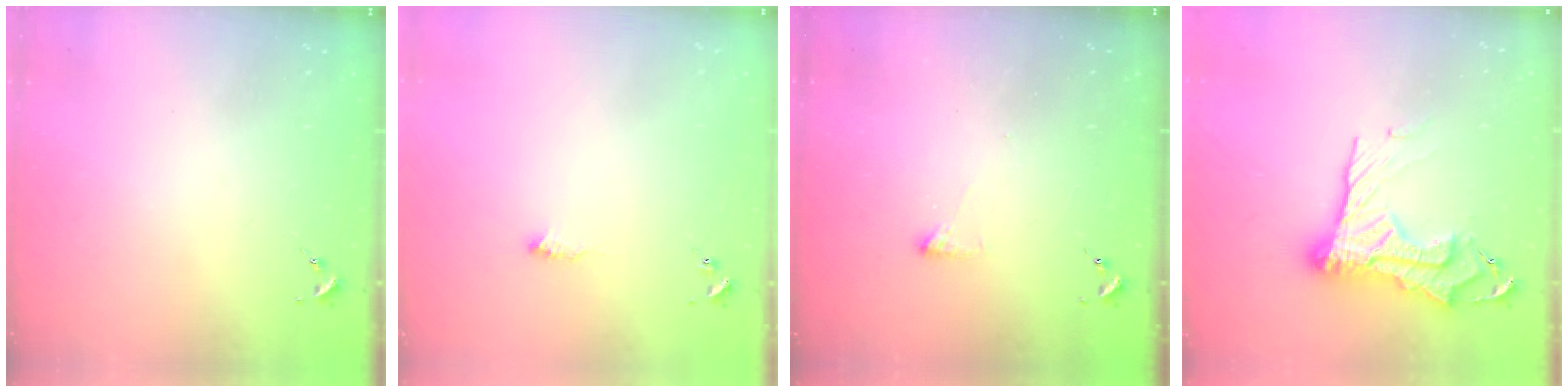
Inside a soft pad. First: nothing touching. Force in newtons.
{"total": 6.8, "press": 6.7, "slide": 0.8}
{"total": 2.5, "press": 2.4, "slide": 0.5}
{"total": 21.4, "press": 21.3, "slide": 1.9}